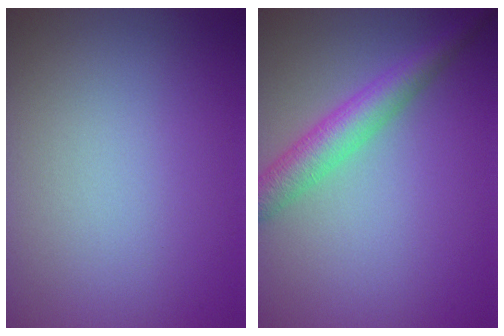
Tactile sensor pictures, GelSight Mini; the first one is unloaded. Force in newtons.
{"total": 3.9, "press": 3.9, "slide": 0.1}